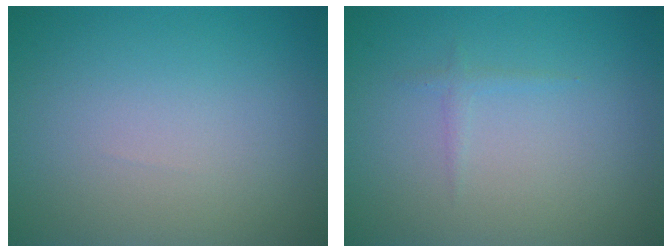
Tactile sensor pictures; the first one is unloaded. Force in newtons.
{"total": 0.6, "press": 0.6, "slide": 0.0}